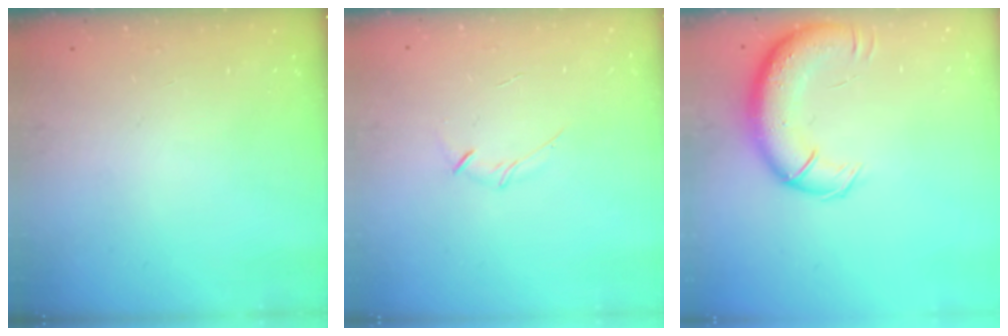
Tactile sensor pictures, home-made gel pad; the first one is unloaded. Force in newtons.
{"total": 3.5, "press": 3.3, "slide": 1.0}
{"total": 13.8, "press": 13.3, "slide": 3.7}